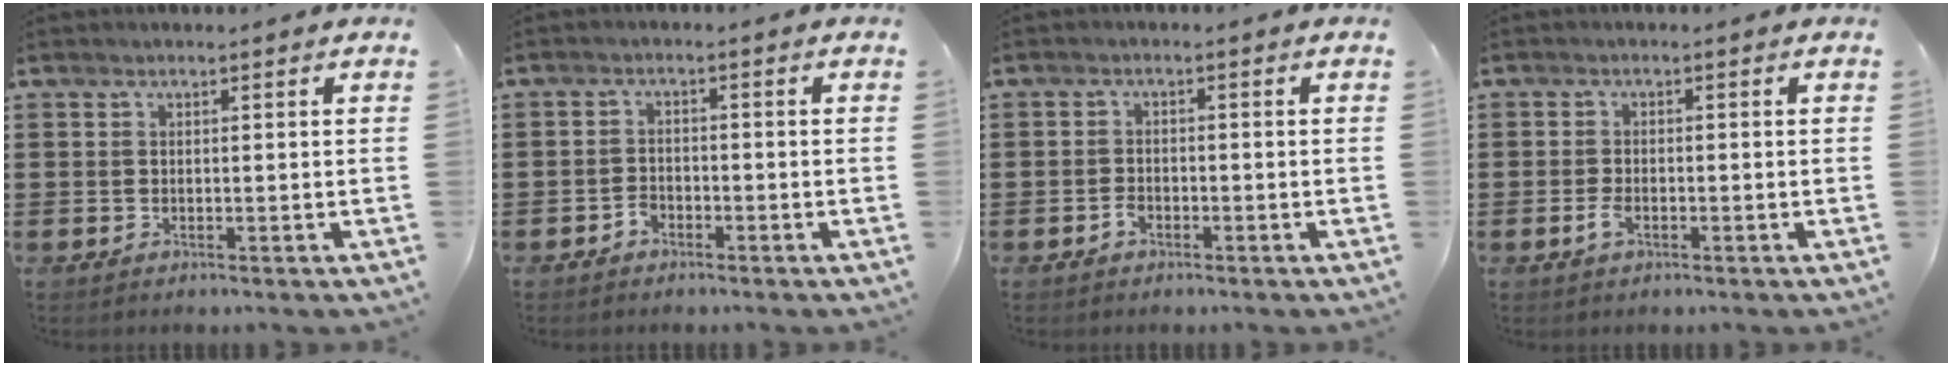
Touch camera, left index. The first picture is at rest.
{"total": 1.7, "force": [-1.3, 0.9, 0.4], "torque": [-0.014, 0.001, -0.028]}
{"total": 1.6, "force": [-1.0, 0.9, 0.9], "torque": [-0.020, -0.001, -0.019]}
{"total": 2.1, "force": [-0.8, 0.9, 1.7], "torque": [-0.049, -0.005, -0.020]}